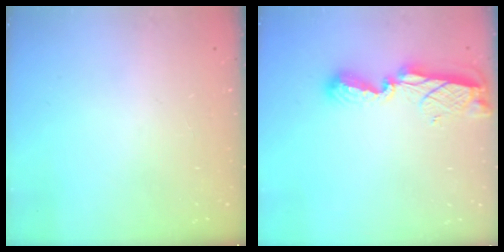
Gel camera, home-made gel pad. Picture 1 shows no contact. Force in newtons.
{"total": 8.5, "press": 8.4, "slide": 1.2}